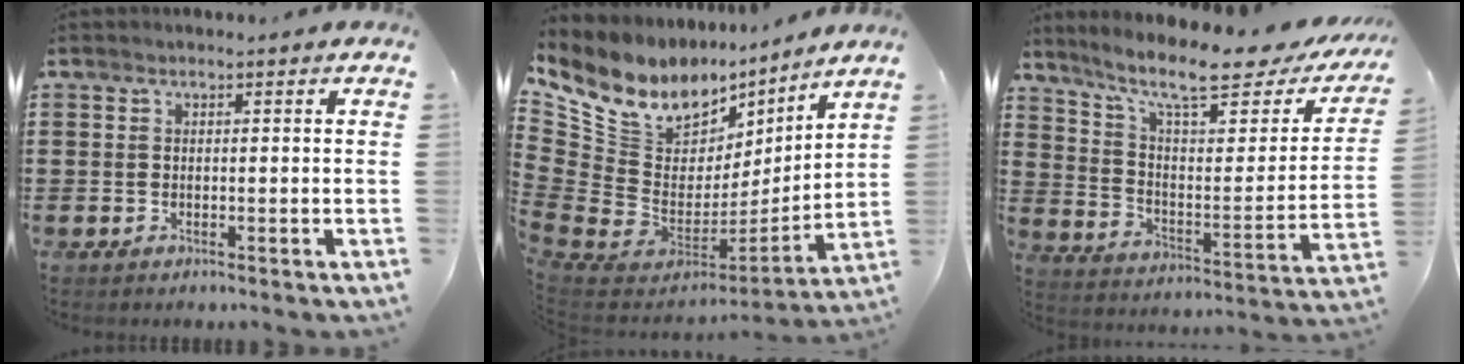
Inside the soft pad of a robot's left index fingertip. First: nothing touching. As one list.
[{"total": 10.5, "force": [6.6, 7.2, 3.9], "torque": [-0.117, -0.067, 0.115]}, {"total": 11.8, "force": [8.6, 2.2, 7.8], "torque": [-0.156, -0.050, 0.140]}]